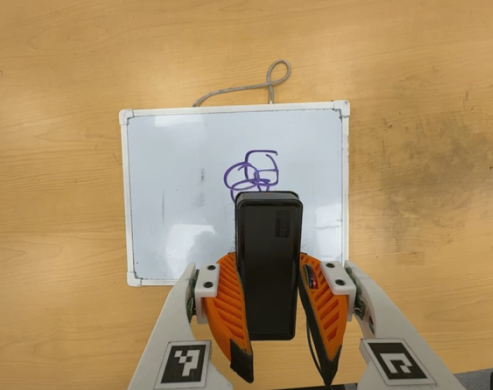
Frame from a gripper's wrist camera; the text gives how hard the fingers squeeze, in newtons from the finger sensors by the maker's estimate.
{"total": 9.0, "left": 7.3, "right": 10.7}